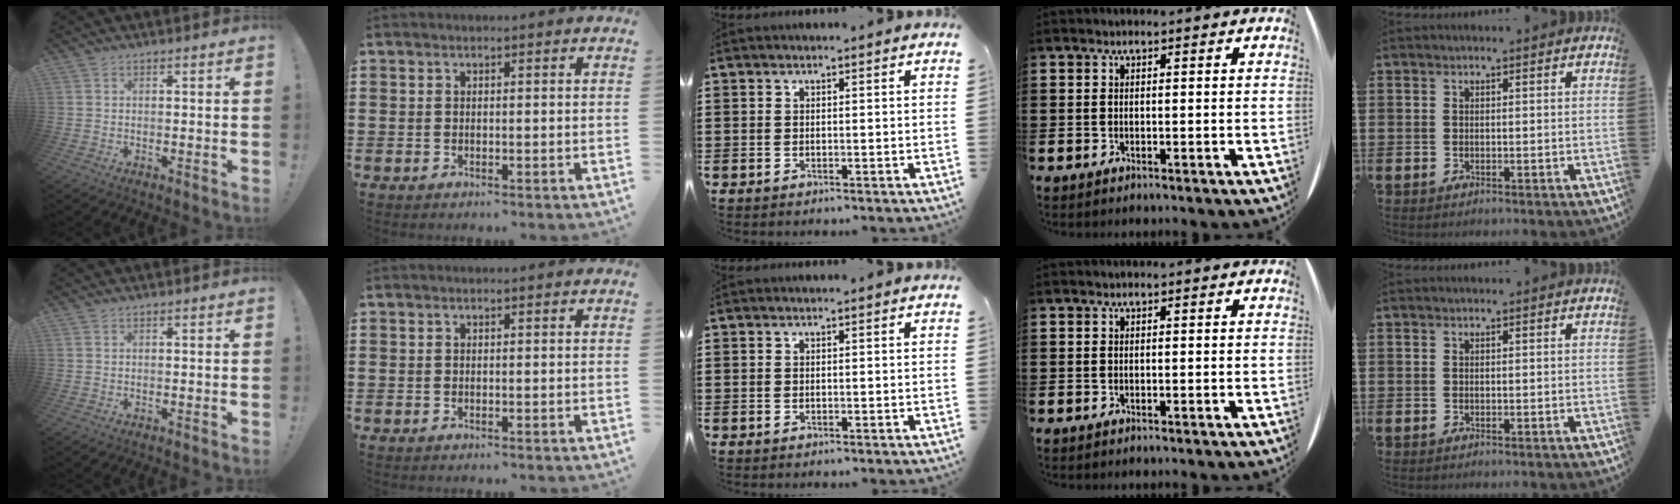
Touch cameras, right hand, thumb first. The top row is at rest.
{}